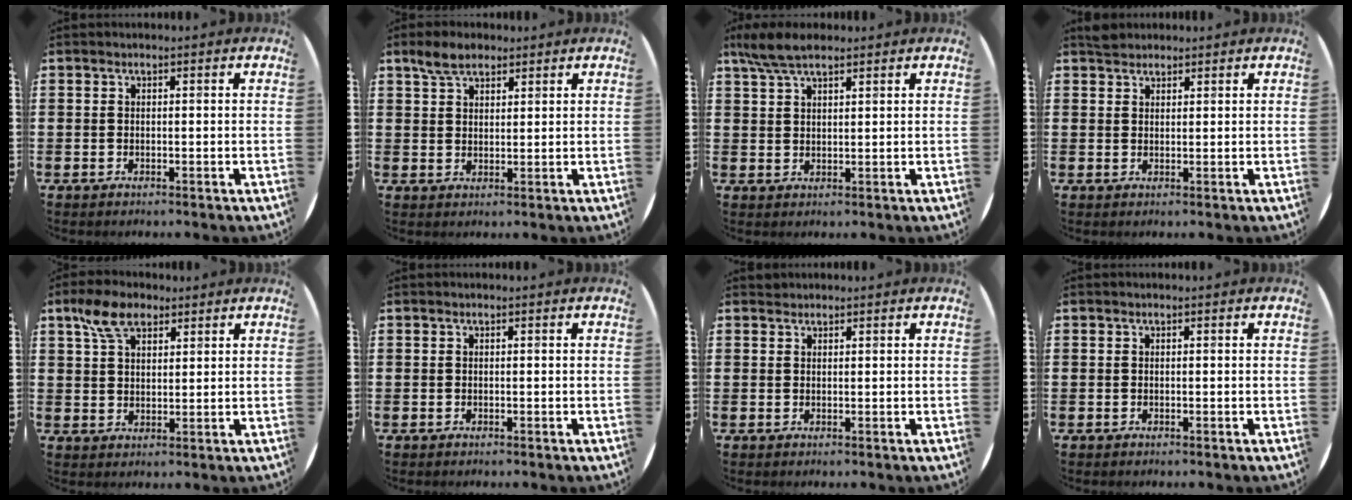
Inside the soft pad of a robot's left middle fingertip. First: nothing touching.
{"total": 4.2, "force": [3.2, 2.0, 1.7], "torque": [-0.032, 0.003, 0.059]}
{"total": 5.3, "force": [4.1, 1.5, 3.0], "torque": [-0.066, 0.001, 0.075]}
{"total": 1.8, "force": [1.6, 0.7, 0.0], "torque": [0.005, 0.002, 0.031]}
{"total": 6.0, "force": [3.9, 3.2, 3.2], "torque": [-0.067, 0.007, 0.071]}
{"total": 0.0}
{"total": 0.7, "force": [0.6, 0.2, -0.2], "torque": [0.003, 0.004, 0.012]}
{"total": 0.0}